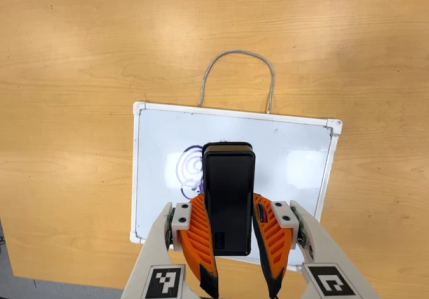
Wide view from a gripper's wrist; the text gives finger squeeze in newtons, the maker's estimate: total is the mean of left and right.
{"total": 10.8, "left": 7.4, "right": 14.2}